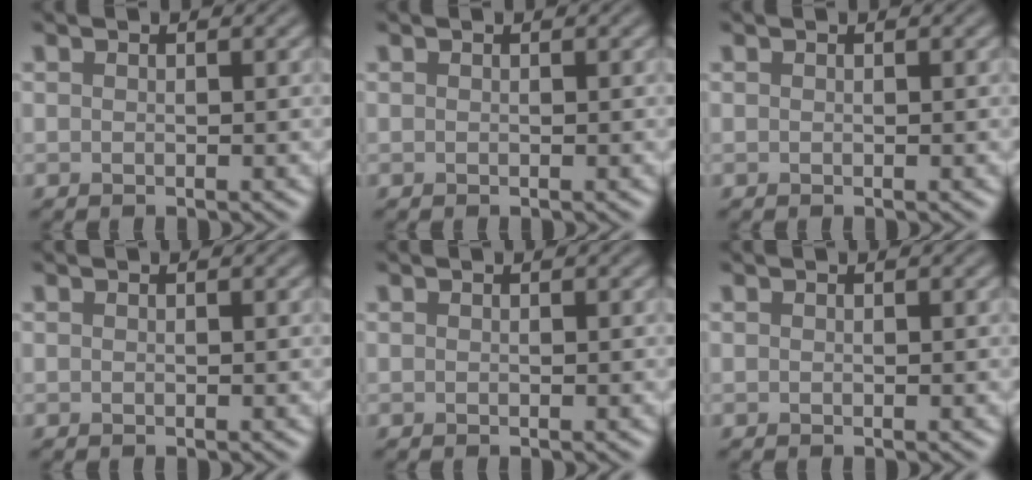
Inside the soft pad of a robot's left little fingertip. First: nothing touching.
{"total": 0.0}
{"total": 0.0}
{"total": 0.0}
{"total": 0.0}
{"total": 0.0}